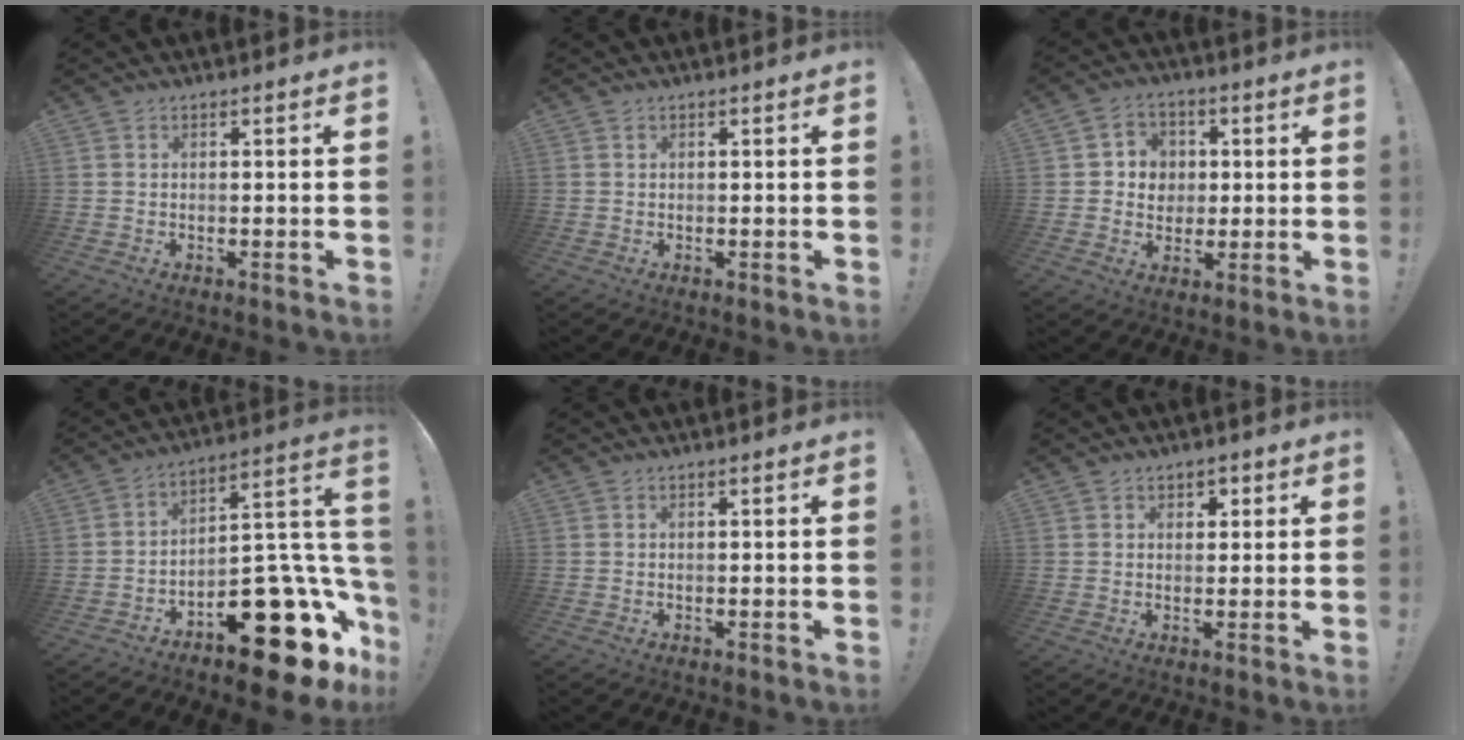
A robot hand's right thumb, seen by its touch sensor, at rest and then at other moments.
{"total": 0.6, "force": [0.1, 0.6, -0.1], "torque": [0.006, 0.000, 0.001]}
{"total": 7.2, "force": [0.8, 7.0, 1.6], "torque": [-0.024, -0.003, 0.020]}
{"total": 22.7, "force": [-12.4, 9.9, 16.3], "torque": [-0.161, 0.068, -0.190]}
{"total": 0.0}
{"total": 2.2, "force": [0.9, 1.9, 0.6], "torque": [0.001, -0.002, 0.012]}